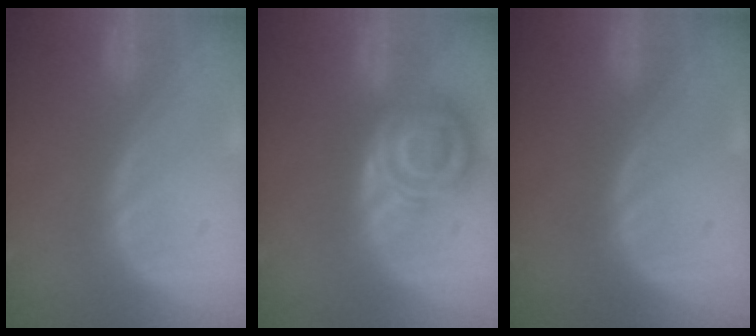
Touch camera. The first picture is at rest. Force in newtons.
{"total": 8.3, "press": 7.2, "slide": 4.1}
{"total": 0.0}